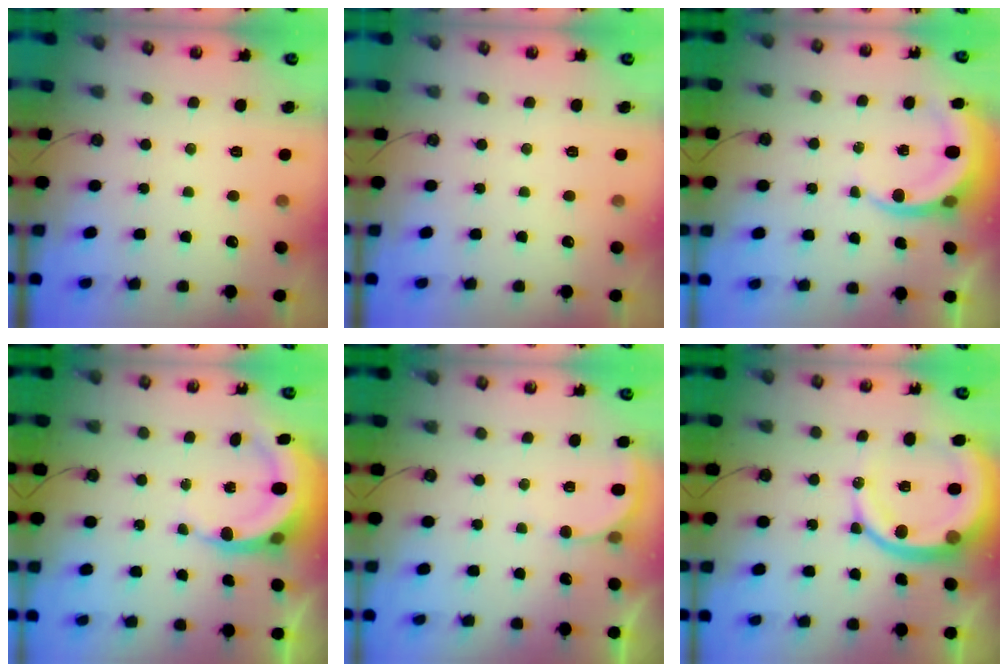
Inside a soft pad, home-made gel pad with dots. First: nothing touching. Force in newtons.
{"total": 0.0}
{"total": 5.5, "press": 5.4, "slide": 0.5}
{"total": 6.5, "press": 6.4, "slide": 0.9}
{"total": 3.4, "press": 3.4, "slide": 0.3}
{"total": 14.6, "press": 14.5, "slide": 1.7}